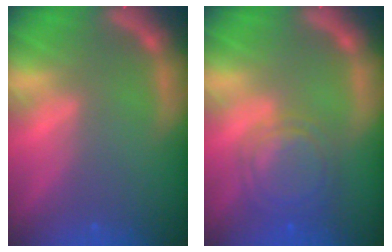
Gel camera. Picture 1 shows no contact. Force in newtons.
{"total": 6.0}